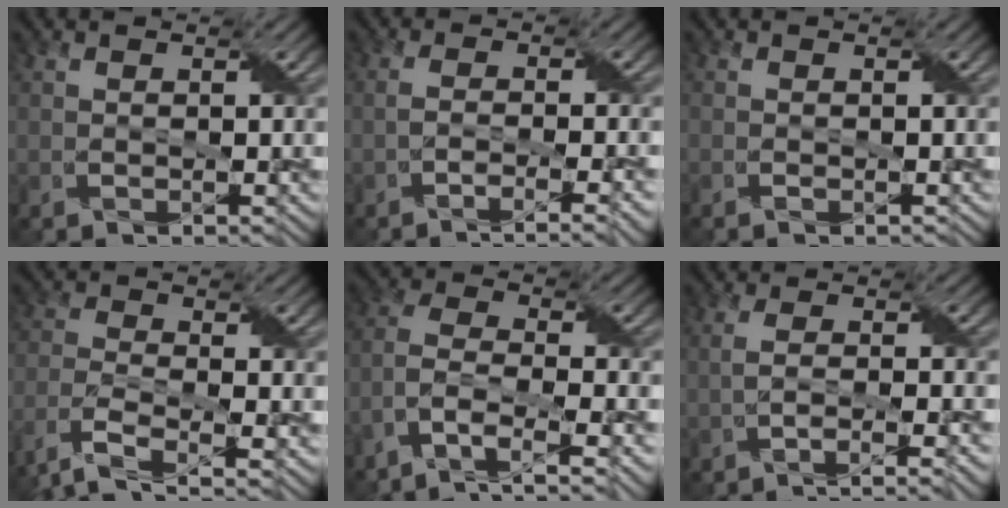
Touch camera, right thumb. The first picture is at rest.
{"total": 4.9, "force": [-2.9, 1.0, 3.8], "torque": [-0.061, 0.000, -0.049]}
{"total": 0.6, "force": [-0.6, 0.0, 0.2], "torque": [-0.001, 0.004, -0.013]}
{"total": 8.4, "force": [-6.4, 2.3, 5.0], "torque": [-0.117, -0.018, -0.124]}
{"total": 8.3, "force": [-5.6, 2.8, 5.5], "torque": [-0.122, -0.003, -0.110]}
{"total": 4.6, "force": [-2.3, 1.0, 3.8], "torque": [-0.055, -0.002, -0.045]}